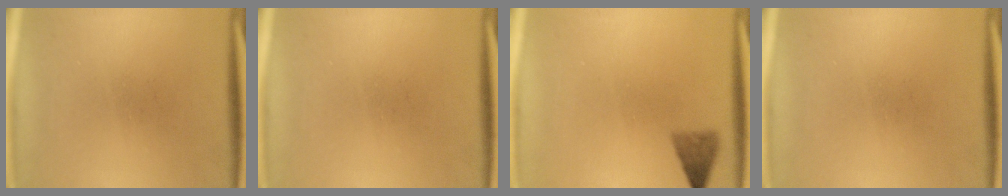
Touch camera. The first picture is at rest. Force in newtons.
{"total": 0.0}
{"total": 2.5}
{"total": 0.0}